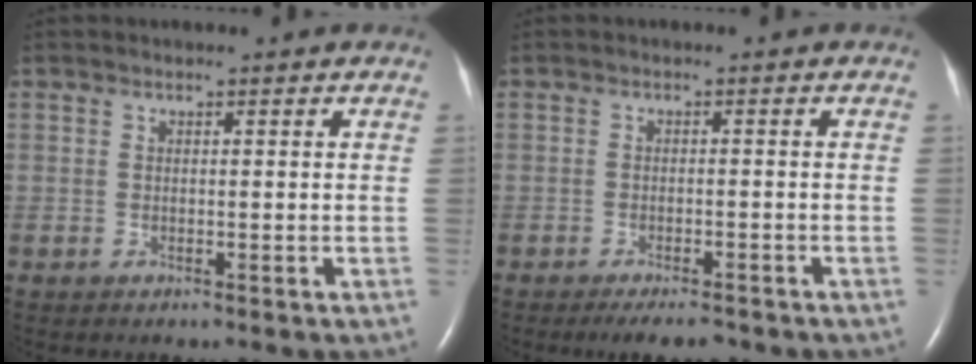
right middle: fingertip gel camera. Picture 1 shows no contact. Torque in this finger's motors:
{"motor_torque": [0.63, -0.57, 0.02, 0.02]}